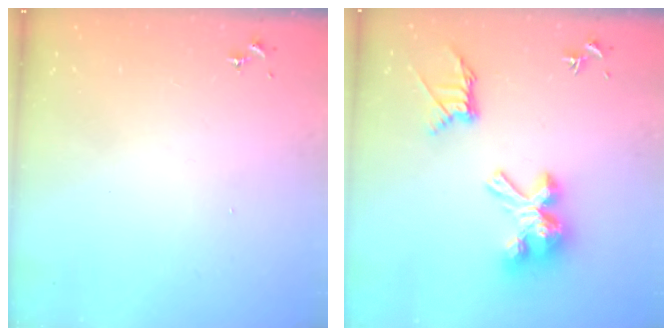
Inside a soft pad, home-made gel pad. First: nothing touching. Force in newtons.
{"total": 17.8, "press": 17.8, "slide": 1.1}